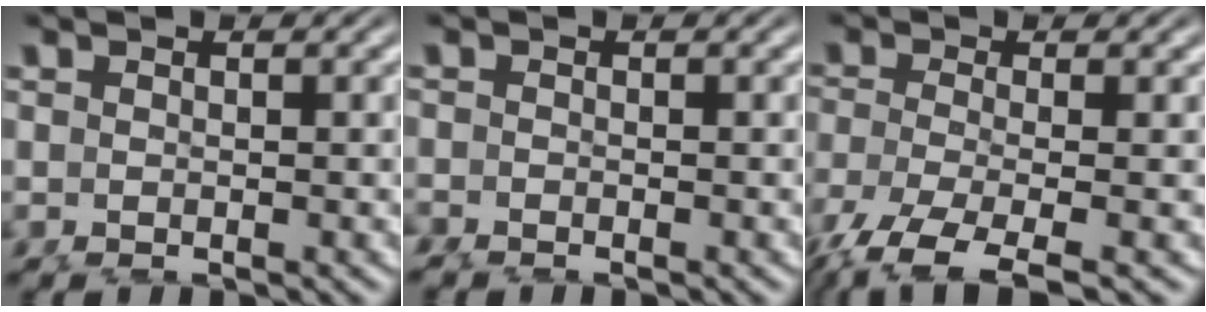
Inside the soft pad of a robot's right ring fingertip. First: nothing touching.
{"total": 1.2, "force": [-1.2, 0.3, 0.0], "torque": [0.001, -0.007, -0.020]}
{"total": 8.2, "force": [-6.2, 2.9, 4.5], "torque": [-0.102, -0.052, -0.072]}